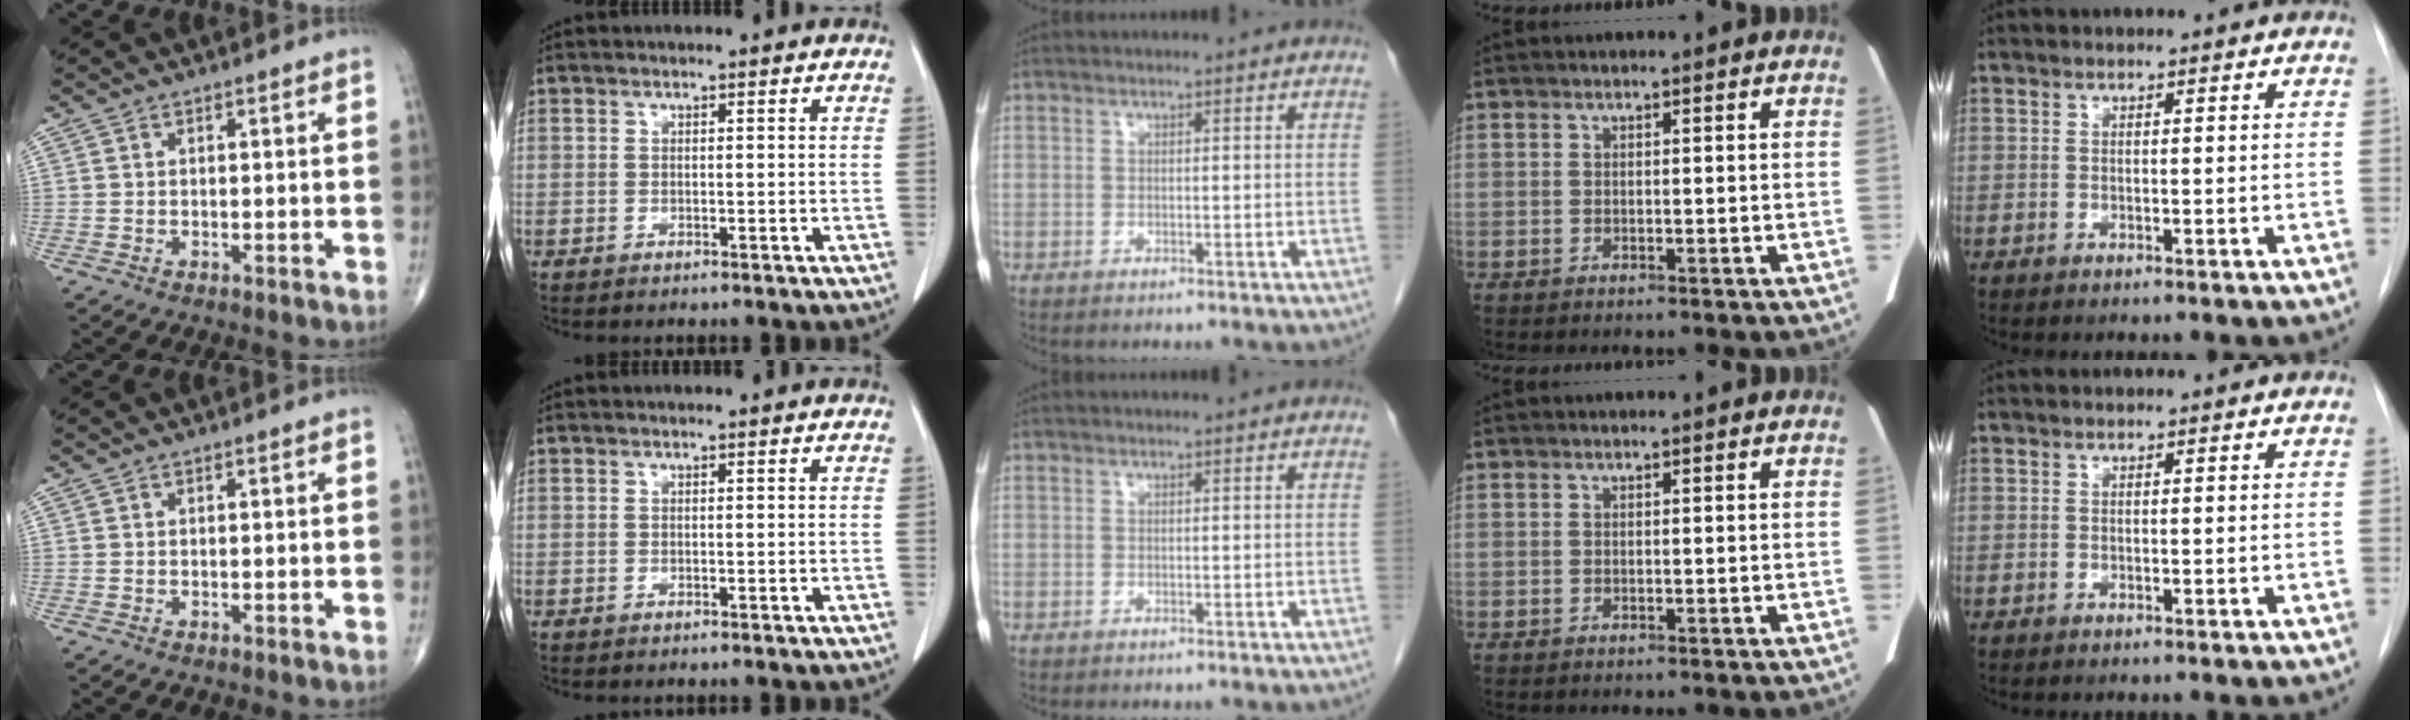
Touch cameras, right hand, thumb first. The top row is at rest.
{}